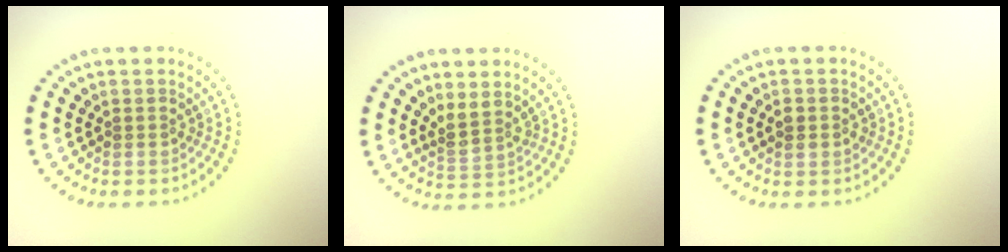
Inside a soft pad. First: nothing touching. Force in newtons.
{"total": 2.2, "press": 1.5, "slide": 1.6}
{"total": 1.3, "press": 1.3, "slide": 0.1}